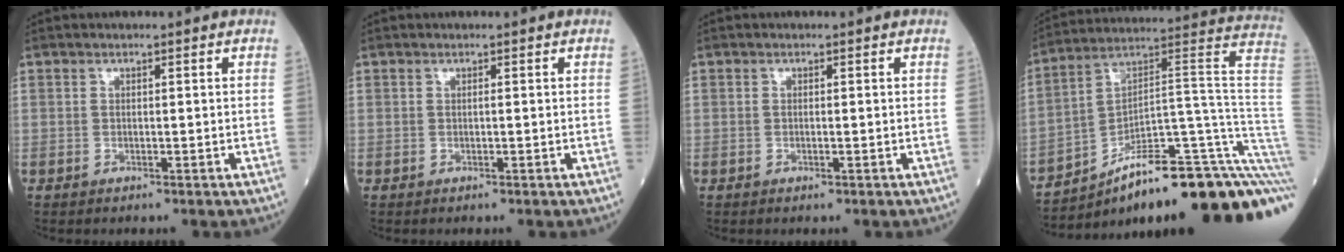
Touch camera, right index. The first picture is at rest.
{"total": 0.0}
{"total": 0.6, "force": [-0.2, 0.0, 0.6], "torque": [-0.013, -0.001, -0.002]}
{"total": 29.1, "force": [-19.2, 3.7, 21.5], "torque": [-0.176, 0.042, -0.273]}